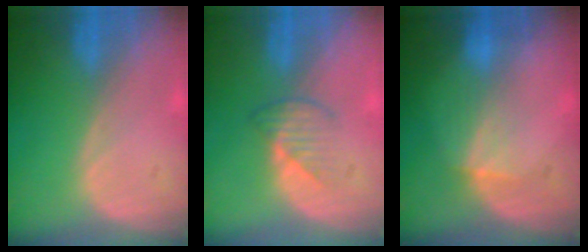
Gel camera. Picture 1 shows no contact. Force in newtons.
{"total": 3.0, "press": 2.9, "slide": 0.7}
{"total": 3.4, "press": 3.2, "slide": 1.1}